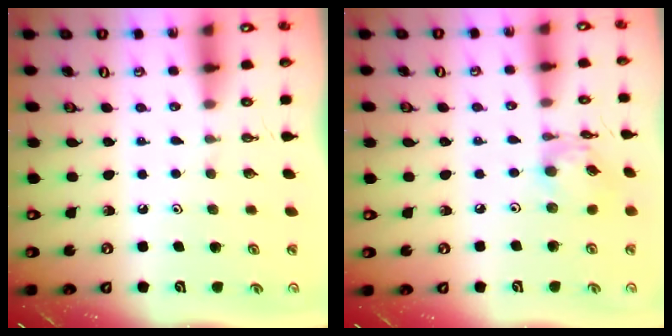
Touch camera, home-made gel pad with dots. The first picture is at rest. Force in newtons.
{"total": 10.9, "press": 10.9, "slide": 1.0}